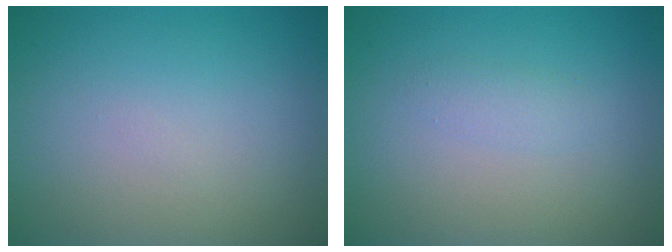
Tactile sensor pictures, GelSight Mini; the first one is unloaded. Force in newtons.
{"total": 1.0, "press": 1.0, "slide": 0.1}